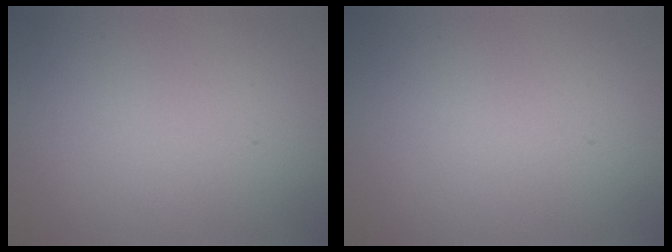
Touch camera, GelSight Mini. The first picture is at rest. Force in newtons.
{"total": 0.0}